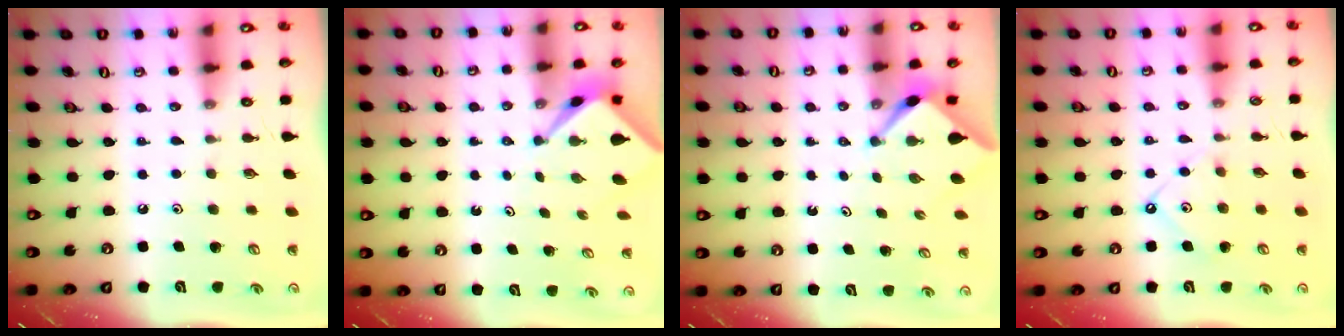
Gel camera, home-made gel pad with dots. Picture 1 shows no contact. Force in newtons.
{"total": 2.1, "press": 2.1, "slide": 0.3}
{"total": 2.4, "press": 2.4, "slide": 0.3}
{"total": 6.7, "press": 6.7, "slide": 0.8}